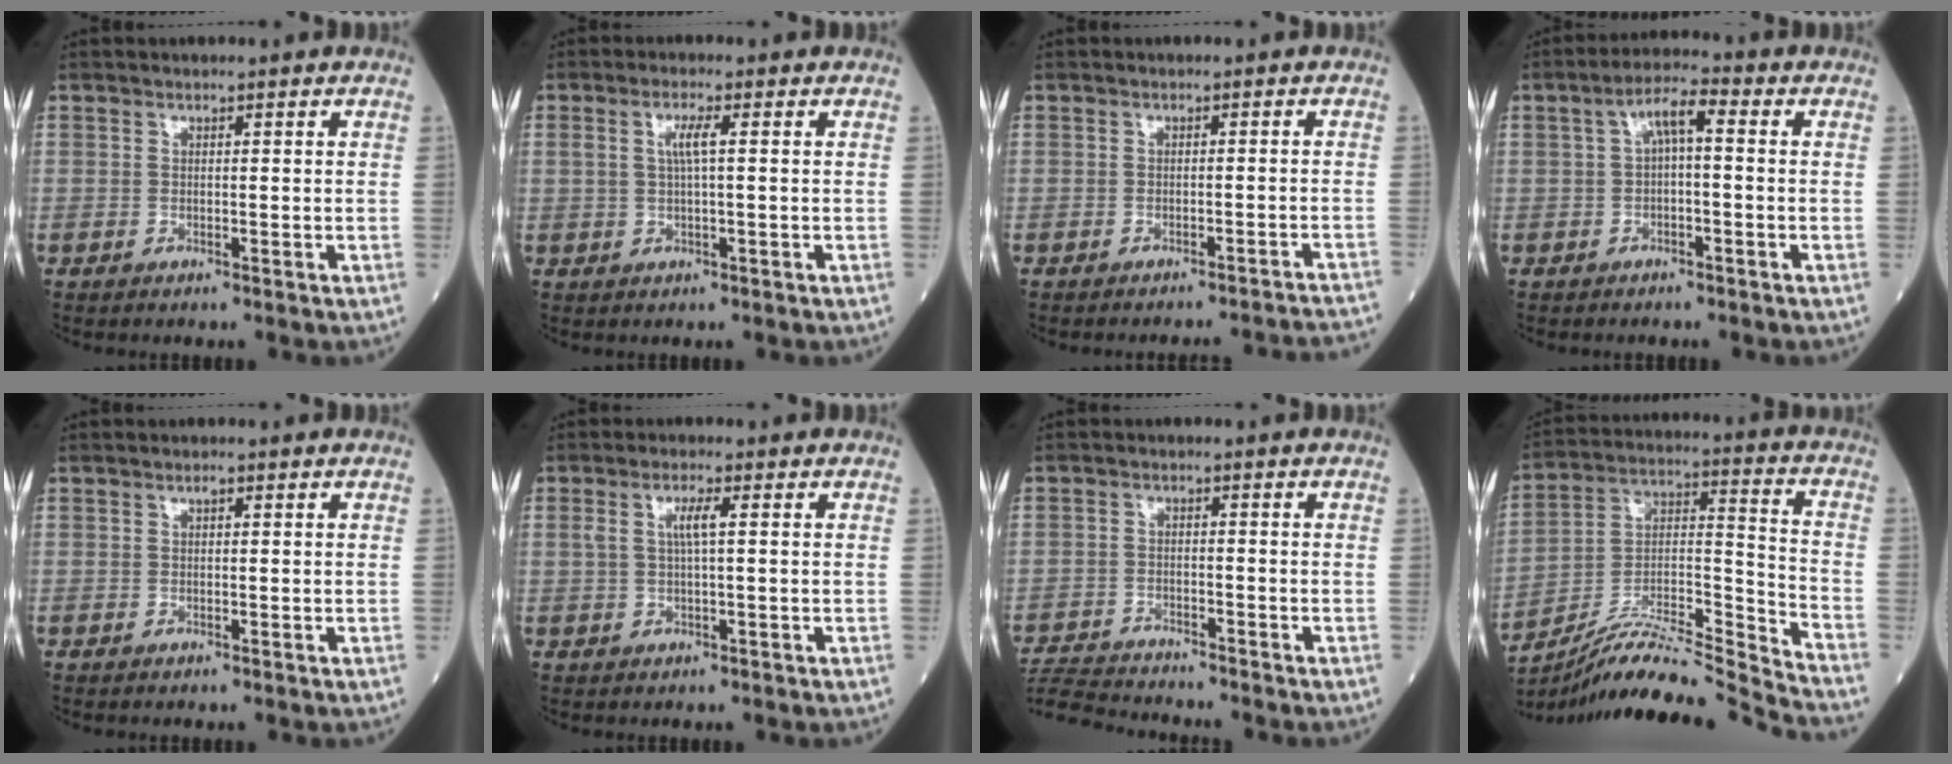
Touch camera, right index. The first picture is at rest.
{"total": 2.9, "force": [0.5, 0.1, 2.8], "torque": [-0.059, 0.004, 0.011]}
{"total": 11.1, "force": [-10.9, -0.9, 1.8], "torque": [-0.002, -0.007, -0.116]}
{"total": 4.8, "force": [0.5, 1.1, 4.6], "torque": [-0.082, 0.024, 0.006]}
{"total": 0.6, "force": [0.3, 0.2, 0.5], "torque": [-0.010, 0.001, 0.004]}
{"total": 2.9, "force": [0.6, 0.1, 2.9], "torque": [-0.059, 0.005, 0.012]}
{"total": 8.0, "force": [-8.0, 0.2, 1.2], "torque": [-0.026, -0.012, -0.141]}
{"total": 19.5, "force": [-18.5, -2.1, 6.1], "torque": [-0.117, 0.013, -0.313]}